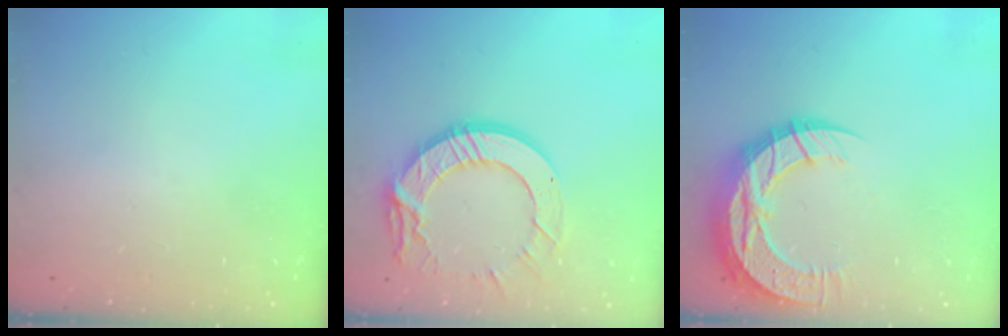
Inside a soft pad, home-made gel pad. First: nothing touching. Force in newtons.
{"total": 15.0, "press": 14.9, "slide": 1.5}
{"total": 15.8, "press": 15.7, "slide": 1.1}